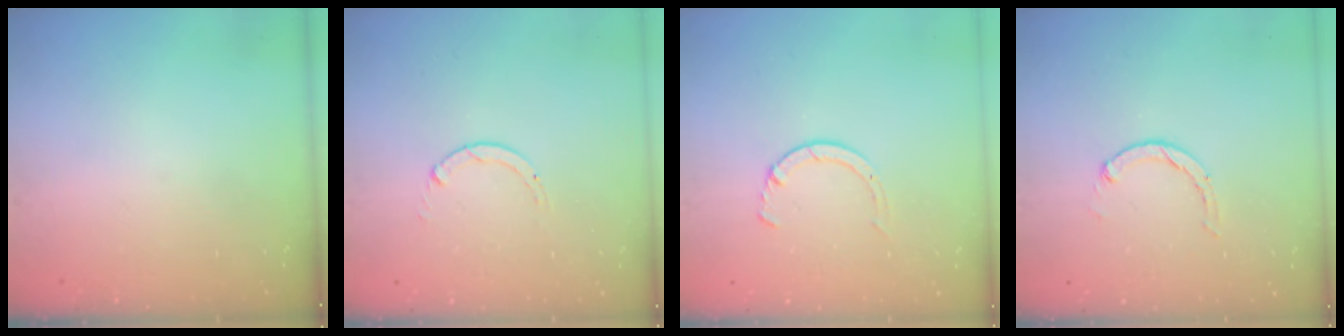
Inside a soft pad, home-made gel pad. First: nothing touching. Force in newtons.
{"total": 0.8, "press": 0.7, "slide": 0.1}
{"total": 2.8, "press": 2.8, "slide": 0.4}
{"total": 0.8, "press": 0.8, "slide": 0.2}